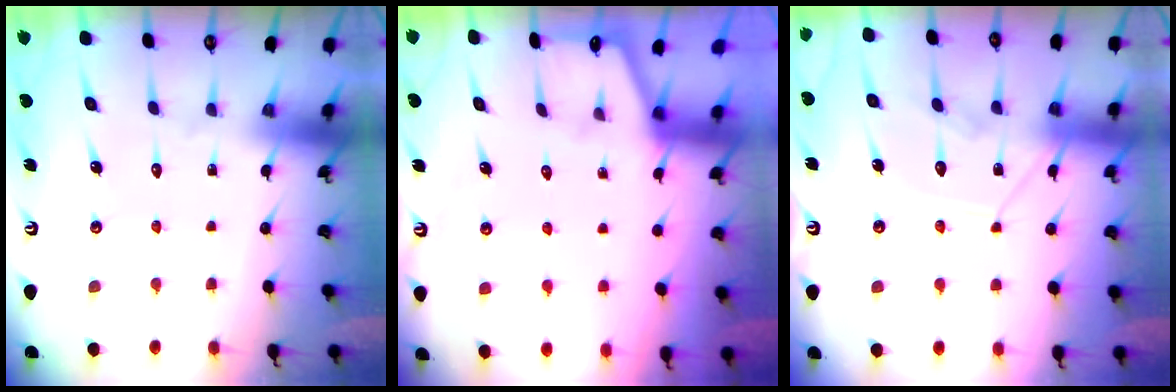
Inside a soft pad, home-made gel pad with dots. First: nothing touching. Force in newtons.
{"total": 0.8, "press": 0.7, "slide": 0.2}
{"total": 11.3, "press": 11.2, "slide": 1.1}